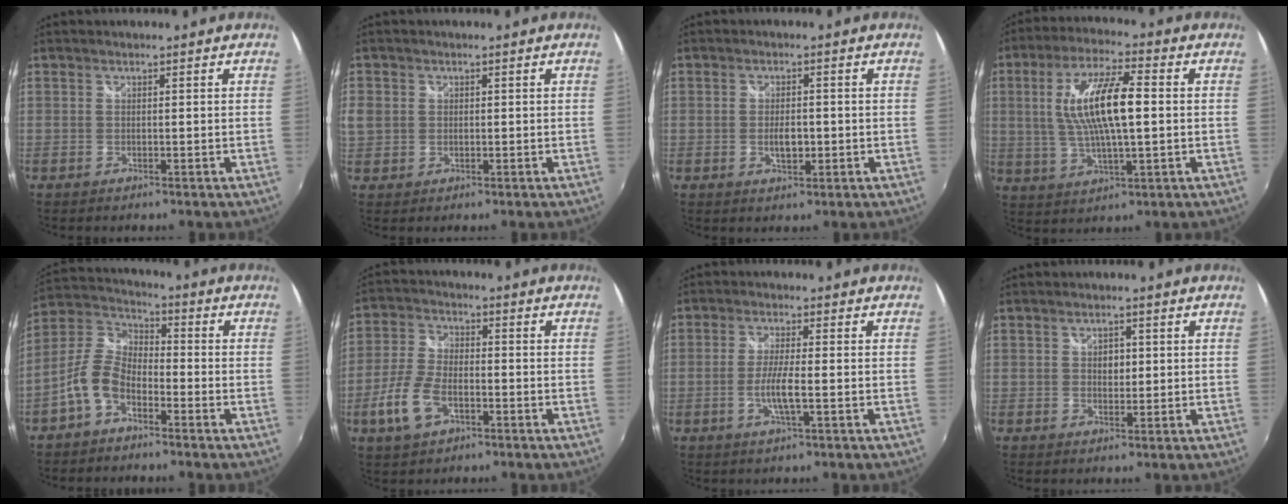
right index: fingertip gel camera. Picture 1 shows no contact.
{"total": 5.6, "force": [0.4, 5.1, 2.5], "torque": [-0.063, 0.004, 0.010]}
{"total": 3.4, "force": [-0.6, 1.8, 2.8], "torque": [-0.047, -0.003, -0.009]}
{"total": 13.3, "force": [1.4, 3.4, 12.8], "torque": [-0.246, 0.007, 0.028]}
{"total": 8.3, "force": [-4.5, 4.6, 5.2], "torque": [-0.121, 0.017, -0.094]}
{"total": 9.1, "force": [-3.9, 4.9, 6.7], "torque": [-0.152, 0.000, -0.072]}
{"total": 4.6, "force": [-1.4, 0.1, 4.4], "torque": [-0.088, -0.007, -0.027]}
{"total": 2.1, "force": [0.4, 1.6, 1.3], "torque": [-0.017, 0.003, 0.006]}